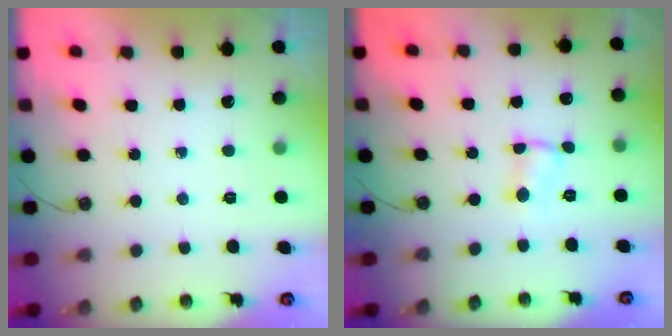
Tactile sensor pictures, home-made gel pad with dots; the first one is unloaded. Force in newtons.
{"total": 1.1, "press": 0.9, "slide": 0.7}